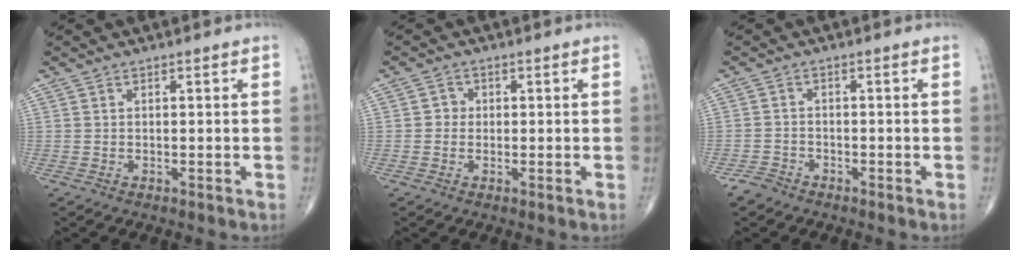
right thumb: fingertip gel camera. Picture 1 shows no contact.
{"total": 1.9, "force": [-0.1, 1.8, 0.6], "torque": [0.004, 0.006, -0.006]}
{"total": 2.4, "force": [-2.0, 1.2, 0.3], "torque": [-0.009, 0.006, -0.041]}